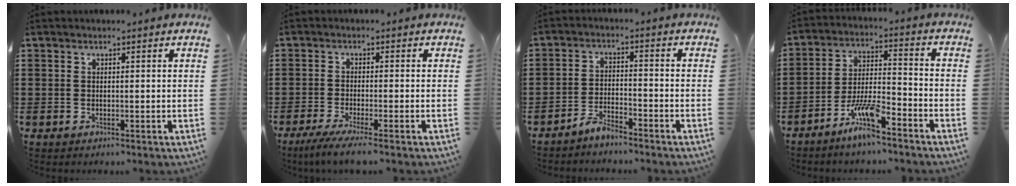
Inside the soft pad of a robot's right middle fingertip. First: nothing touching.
{"total": 3.2, "force": [-2.4, -0.4, 2.1], "torque": [-0.050, -0.017, -0.046]}
{"total": 3.3, "force": [-3.2, 0.1, 0.7], "torque": [-0.023, 0.000, -0.067]}
{"total": 7.5, "force": [-5.7, 1.0, 4.8], "torque": [-0.105, -0.003, -0.110]}